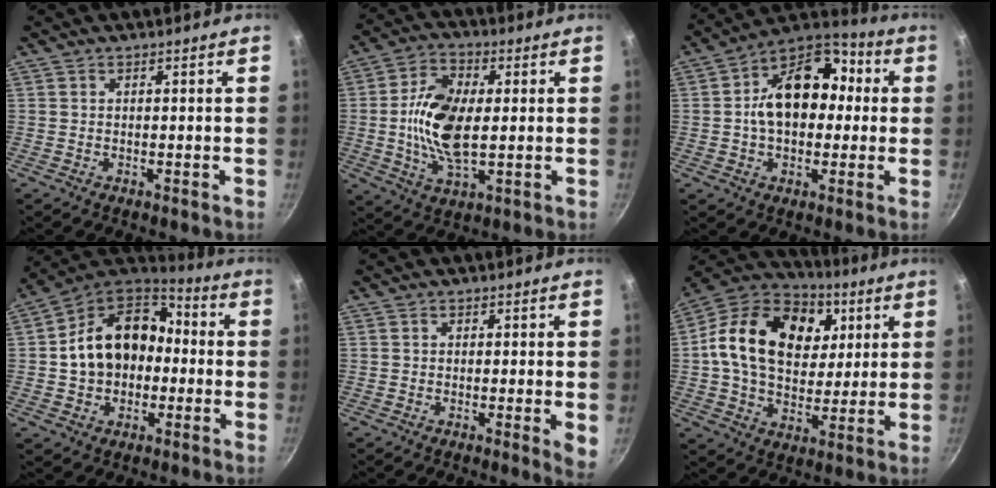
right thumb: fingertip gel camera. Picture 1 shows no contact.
{"total": 13.2, "force": [0.4, 7.0, 11.2], "torque": [-0.209, 0.007, 0.004]}
{"total": 17.2, "force": [1.2, 12.1, 12.2], "torque": [-0.151, 0.041, 0.002]}
{"total": 18.4, "force": [-0.3, 14.0, 12.0], "torque": [-0.183, 0.052, -0.015]}
{"total": 3.7, "force": [-0.3, 0.8, 3.6], "torque": [-0.042, -0.010, -0.007]}
{"total": 23.9, "force": [6.1, 17.0, 15.6], "torque": [-0.246, 0.007, 0.093]}